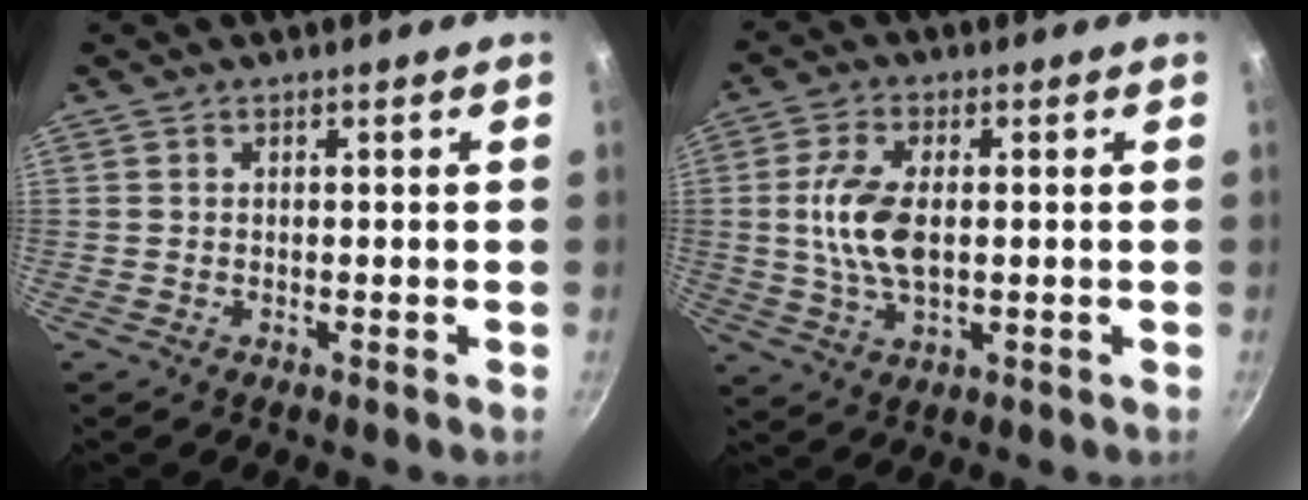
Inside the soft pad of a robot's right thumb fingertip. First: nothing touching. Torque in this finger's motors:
{"motor_torque": [1.14, 1.35, 1.02, 0.28, 0.31]}